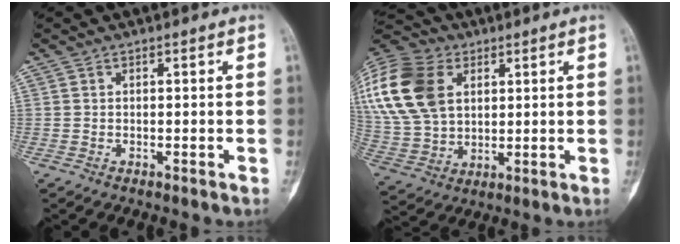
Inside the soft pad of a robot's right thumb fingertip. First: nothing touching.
{"total": 22.4, "force": [7.2, 15.6, 14.4], "torque": [-0.318, 0.017, 0.136]}